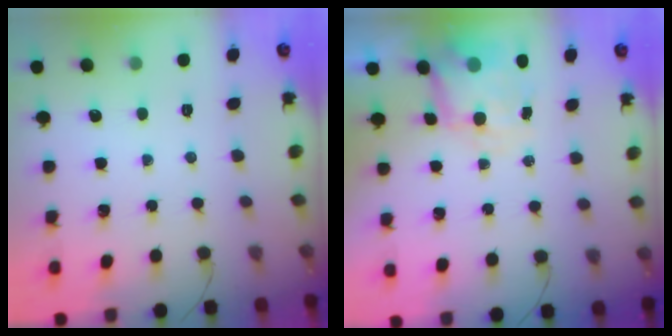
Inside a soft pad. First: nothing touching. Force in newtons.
{"total": 6.8, "press": 6.5, "slide": 1.9}